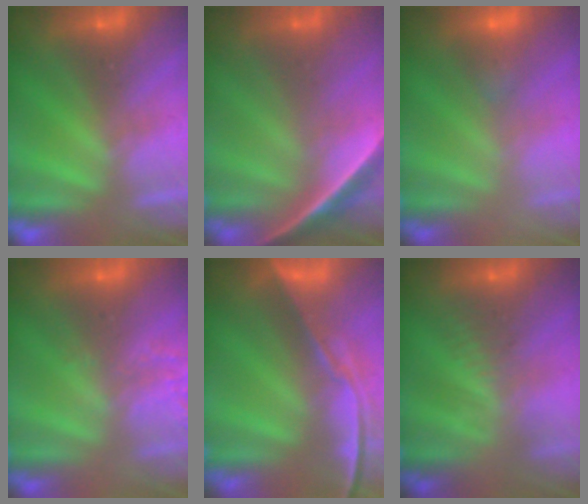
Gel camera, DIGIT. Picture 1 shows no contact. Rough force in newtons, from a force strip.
{"total": 1.8}
{"total": 2.2}
{"total": 1.9}
{"total": 7.8}
{"total": 2.7}